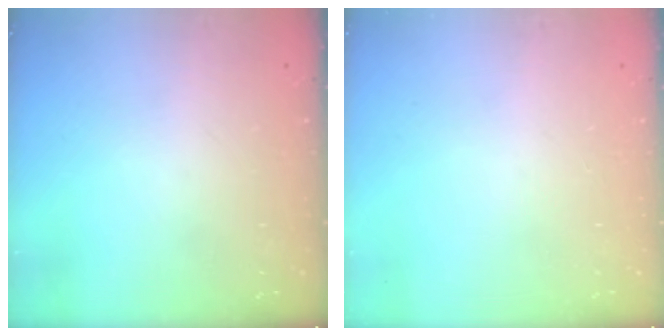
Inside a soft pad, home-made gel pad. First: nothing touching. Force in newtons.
{"total": 0.0}